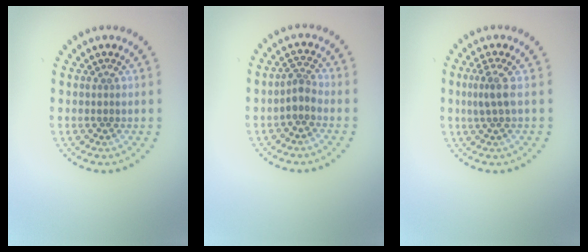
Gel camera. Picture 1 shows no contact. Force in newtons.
{"total": 1.7, "press": 1.4, "slide": 1.1}
{"total": 1.7, "press": 1.4, "slide": 0.9}